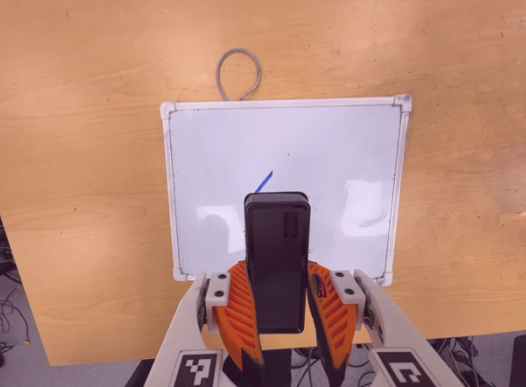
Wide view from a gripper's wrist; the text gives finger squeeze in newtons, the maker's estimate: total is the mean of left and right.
{"total": 8.0, "left": 6.2, "right": 9.7}